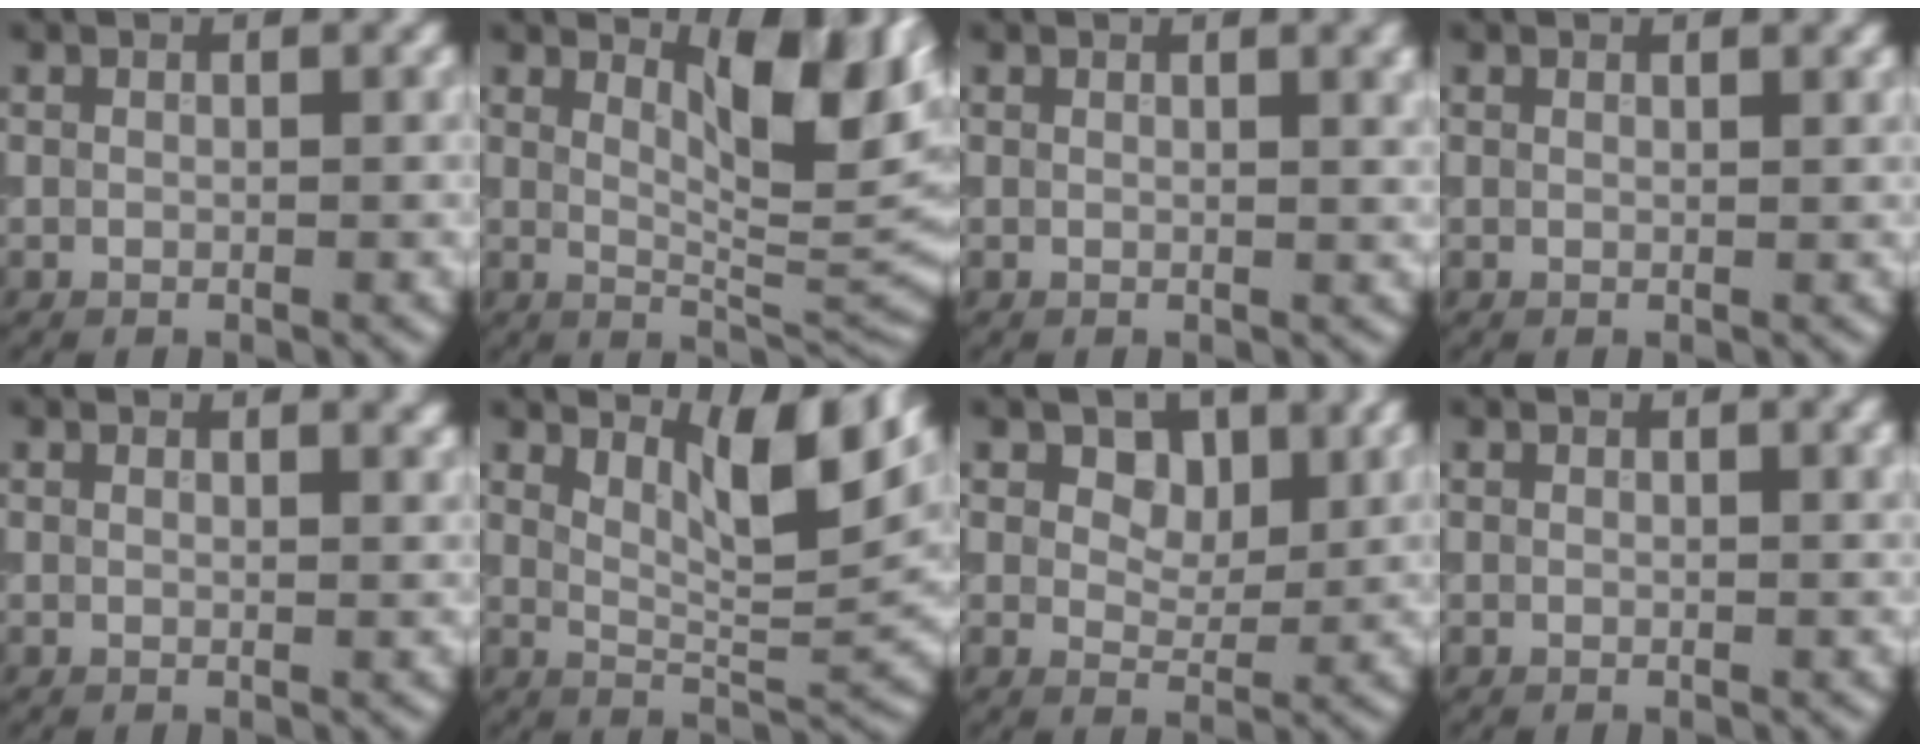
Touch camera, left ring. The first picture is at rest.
{"total": 7.7, "force": [3.3, 2.4, 6.6], "torque": [-0.095, -0.007, 0.052]}
{"total": 2.0, "force": [1.0, 0.4, 1.7], "torque": [-0.010, 0.001, 0.011]}
{"total": 0.7, "force": [0.6, 0.0, 0.3], "torque": [-0.005, -0.004, 0.007]}
{"total": 1.6, "force": [1.3, 0.5, 0.9], "torque": [-0.001, 0.001, 0.009]}
{"total": 6.4, "force": [4.1, 1.5, 4.7], "torque": [-0.072, 0.000, 0.067]}
{"total": 3.7, "force": [2.0, 2.4, 2.0], "torque": [-0.029, -0.006, 0.024]}
{"total": 1.3, "force": [0.7, 0.1, 1.1], "torque": [-0.010, 0.000, 0.010]}